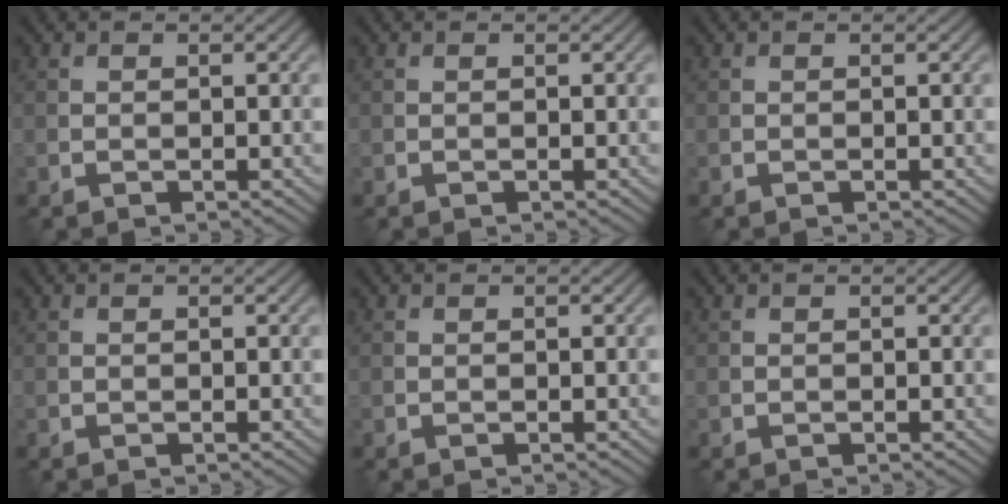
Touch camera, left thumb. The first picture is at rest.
{"total": 0.0}
{"total": 0.0}
{"total": 0.0}
{"total": 0.0}
{"total": 0.0}